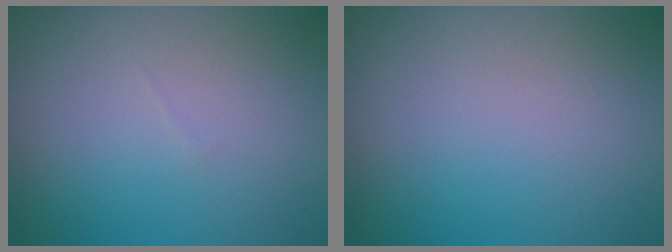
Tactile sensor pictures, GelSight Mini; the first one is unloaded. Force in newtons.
{"total": 0.0}